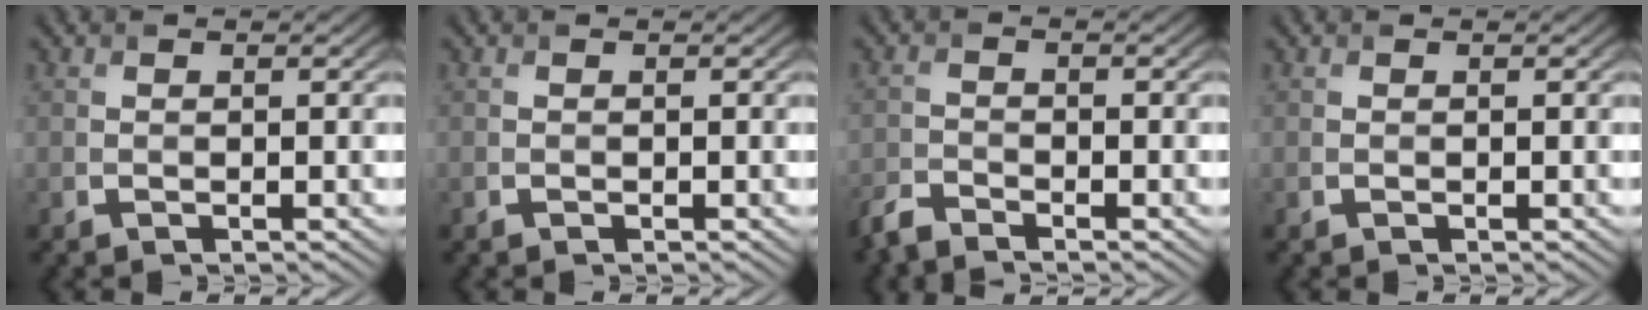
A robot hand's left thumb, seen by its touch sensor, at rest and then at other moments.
{"total": 0.0}
{"total": 2.9, "force": [-2.6, 0.5, 1.0], "torque": [-0.028, -0.008, -0.066]}
{"total": 0.0}